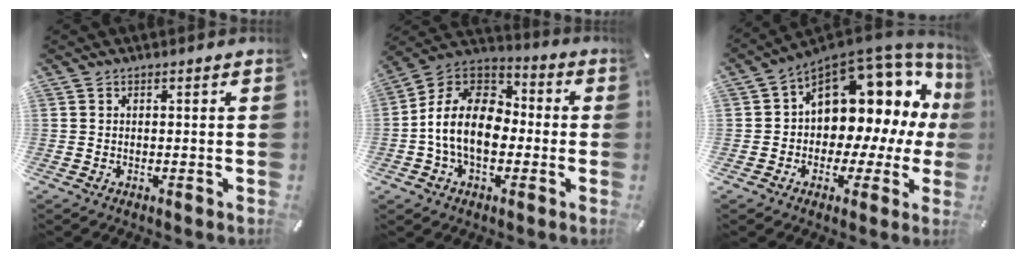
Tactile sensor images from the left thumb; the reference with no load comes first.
{"total": 15.3, "force": [-2.8, 10.9, 10.4], "torque": [-0.230, 0.024, -0.053]}
{"total": 13.9, "force": [5.6, 9.4, 8.5], "torque": [-0.111, -0.064, 0.091]}